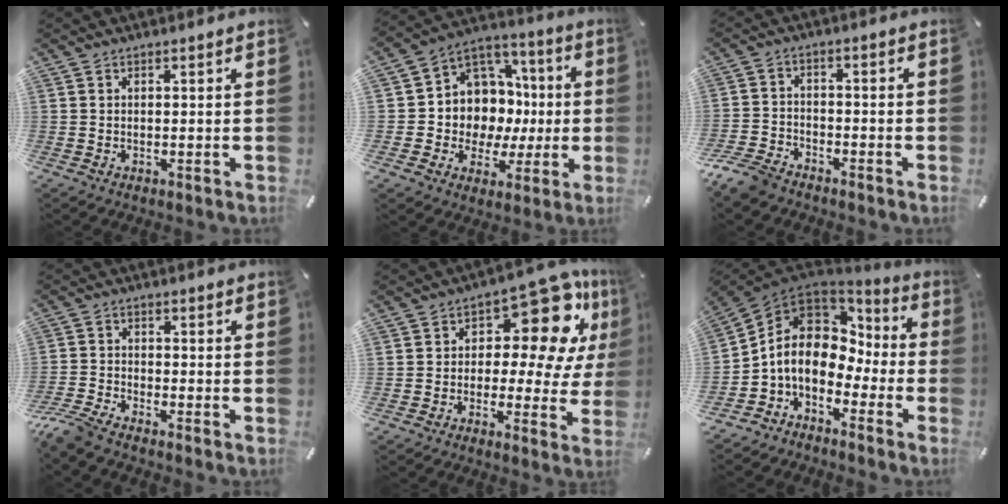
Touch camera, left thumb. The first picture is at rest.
{"total": 10.1, "force": [0.3, 10.0, 1.0], "torque": [-0.017, -0.036, 0.023]}
{"total": 7.0, "force": [-6.1, 2.7, 2.2], "torque": [-0.055, 0.024, -0.122]}
{"total": 5.7, "force": [-5.0, 1.2, 2.3], "torque": [-0.073, 0.001, -0.104]}
{"total": 15.0, "force": [7.3, 7.6, 10.7], "torque": [-0.141, -0.060, 0.122]}
{"total": 9.7, "force": [-0.6, 8.0, 5.4], "torque": [-0.126, -0.006, -0.015]}